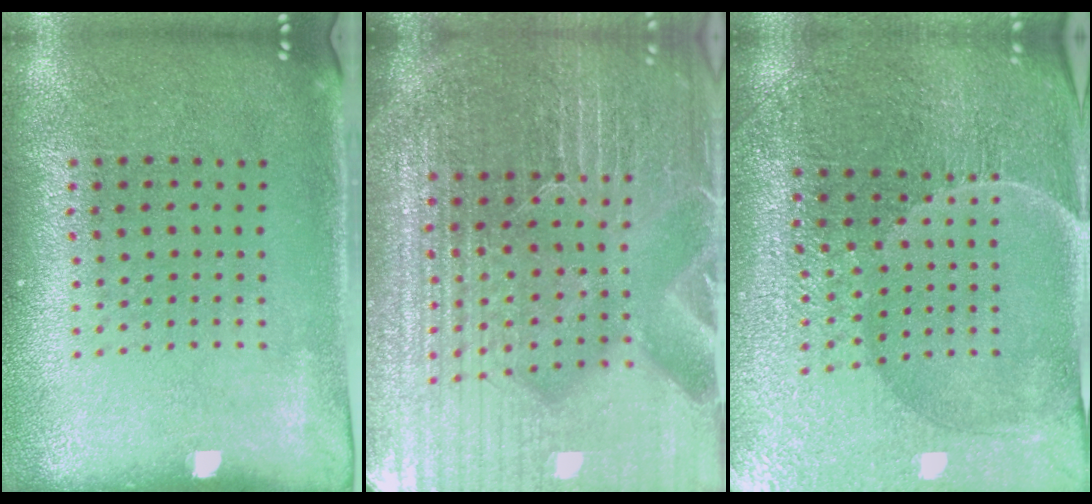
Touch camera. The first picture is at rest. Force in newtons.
{"total": 6.1, "press": 5.5, "slide": 2.7}
{"total": 3.6, "press": 3.6, "slide": 0.4}